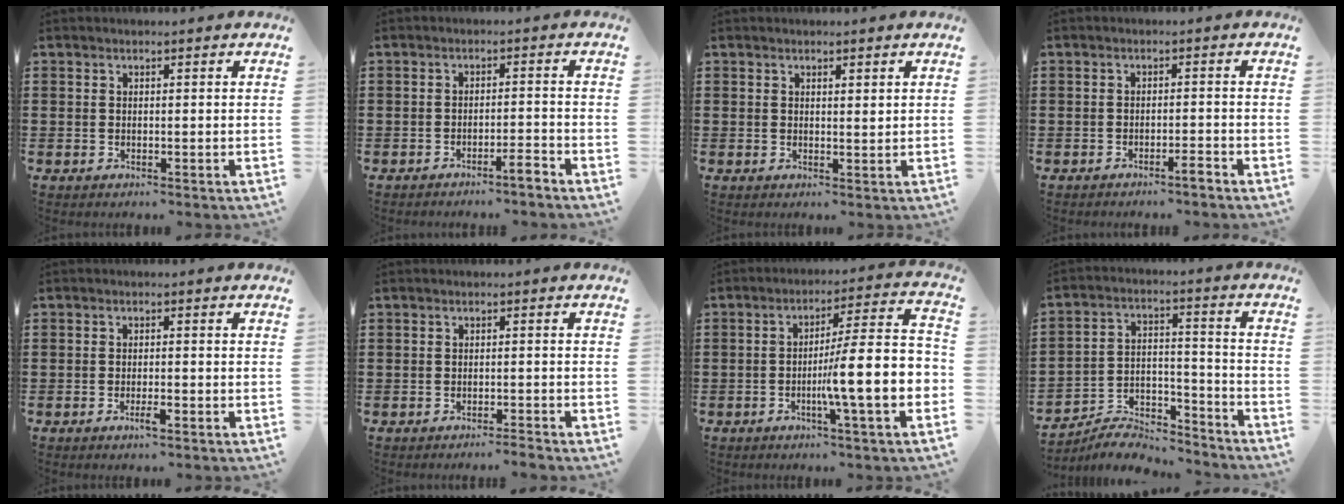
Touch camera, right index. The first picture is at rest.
{"total": 2.8, "force": [-2.4, 0.0, 1.3], "torque": [-0.024, 0.003, -0.048]}
{"total": 0.9, "force": [0.6, 0.3, 0.6], "torque": [-0.013, 0.001, 0.012]}
{"total": 2.1, "force": [-1.8, 0.0, 1.1], "torque": [-0.021, 0.000, -0.034]}
{"total": 2.2, "force": [-1.2, 0.2, 1.8], "torque": [-0.037, -0.004, -0.025]}
{"total": 1.4, "force": [-1.3, -0.2, 0.4], "torque": [-0.009, 0.001, -0.026]}
{"total": 11.1, "force": [-3.3, 0.3, 10.6], "torque": [-0.162, -0.032, -0.069]}
{"total": 7.4, "force": [-7.1, 1.5, 1.4], "torque": [-0.029, 0.016, -0.141]}